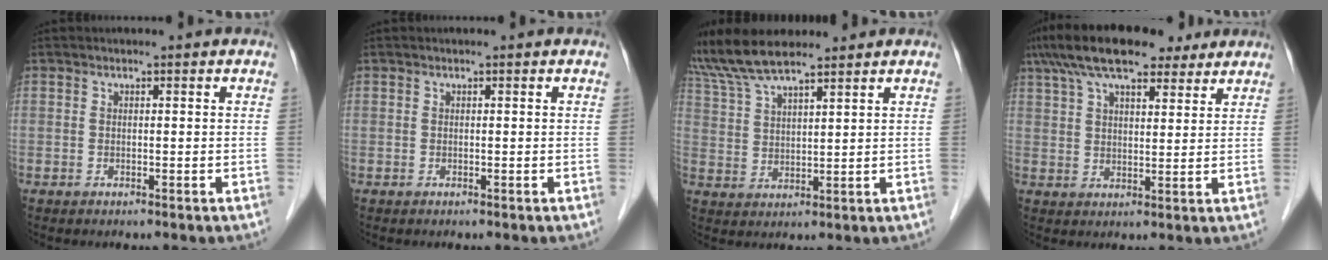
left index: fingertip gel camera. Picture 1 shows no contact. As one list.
[{"total": 0.0}, {"total": 11.2, "force": [9.7, 1.5, 5.4], "torque": [-0.112, 0.030, 0.189]}, {"total": 15.8, "force": [11.7, 5.1, 9.2], "torque": [-0.178, 0.058, 0.193]}]